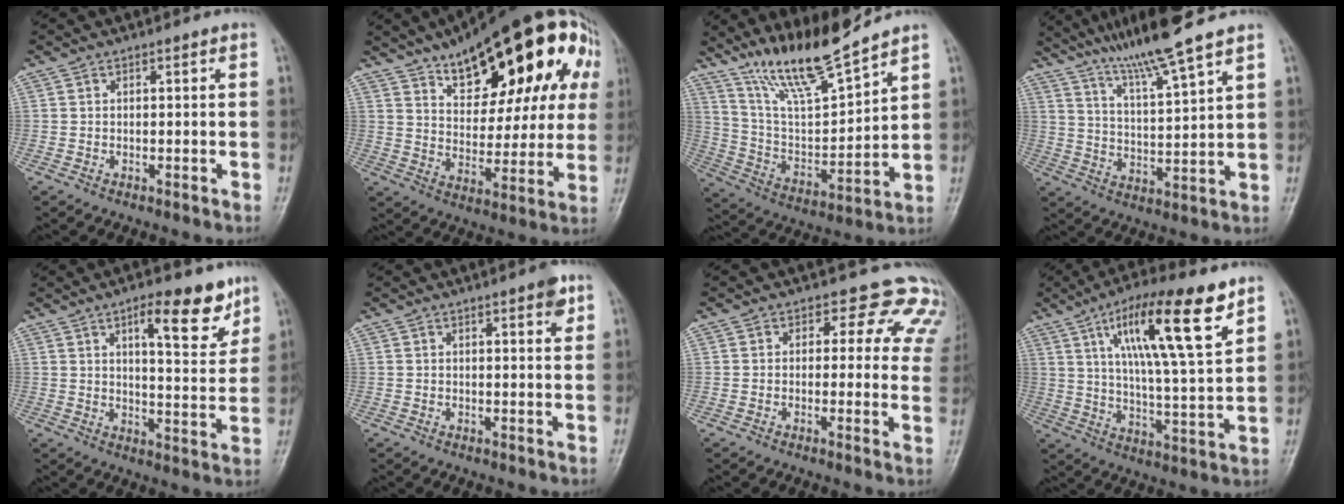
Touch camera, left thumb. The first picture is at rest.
{"total": 26.5, "force": [13.5, 11.1, 20.0], "torque": [-0.244, -0.018, 0.195]}
{"total": 14.4, "force": [12.3, 1.4, 7.4], "torque": [-0.124, -0.073, 0.240]}
{"total": 12.0, "force": [9.5, -0.4, 7.3], "torque": [-0.126, -0.043, 0.172]}
{"total": 10.7, "force": [6.4, 3.4, 7.8], "torque": [-0.085, -0.038, 0.093]}
{"total": 2.8, "force": [1.6, 0.7, 2.2], "torque": [-0.022, -0.005, 0.016]}
{"total": 9.7, "force": [6.9, 5.8, 3.7], "torque": [0.014, -0.021, 0.047]}
{"total": 17.7, "force": [9.1, 3.3, 14.9], "torque": [-0.238, -0.030, 0.153]}